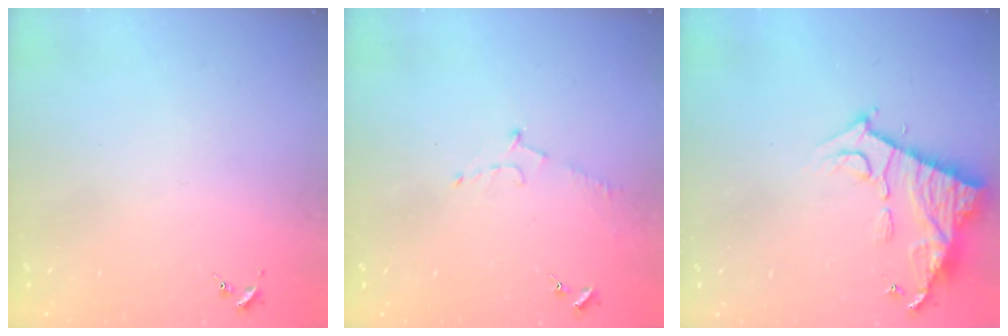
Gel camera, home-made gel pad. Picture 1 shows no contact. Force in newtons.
{"total": 5.7, "press": 5.7, "slide": 0.6}
{"total": 11.7, "press": 11.6, "slide": 0.8}